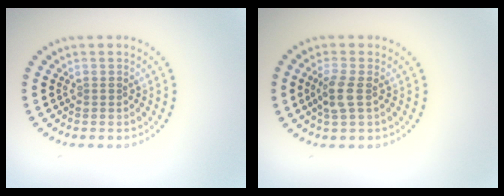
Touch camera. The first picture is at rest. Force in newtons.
{"total": 2.3, "press": 2.1, "slide": 0.9}